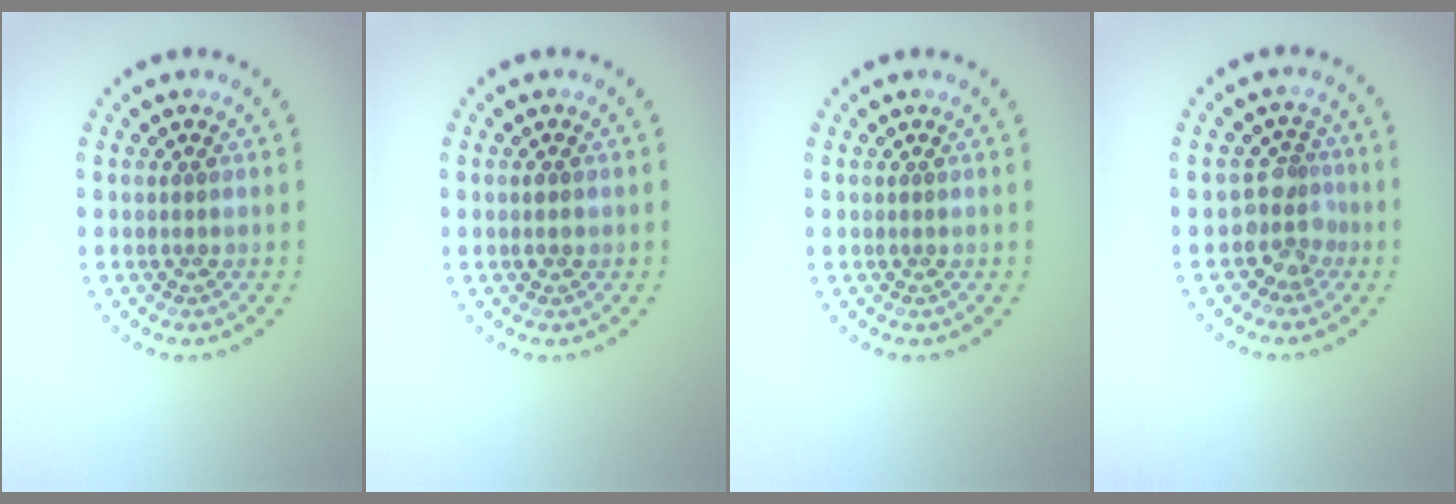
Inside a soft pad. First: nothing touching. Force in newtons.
{"total": 1.0, "press": 1.0, "slide": 0.3}
{"total": 0.0}
{"total": 2.6, "press": 1.9, "slide": 1.8}